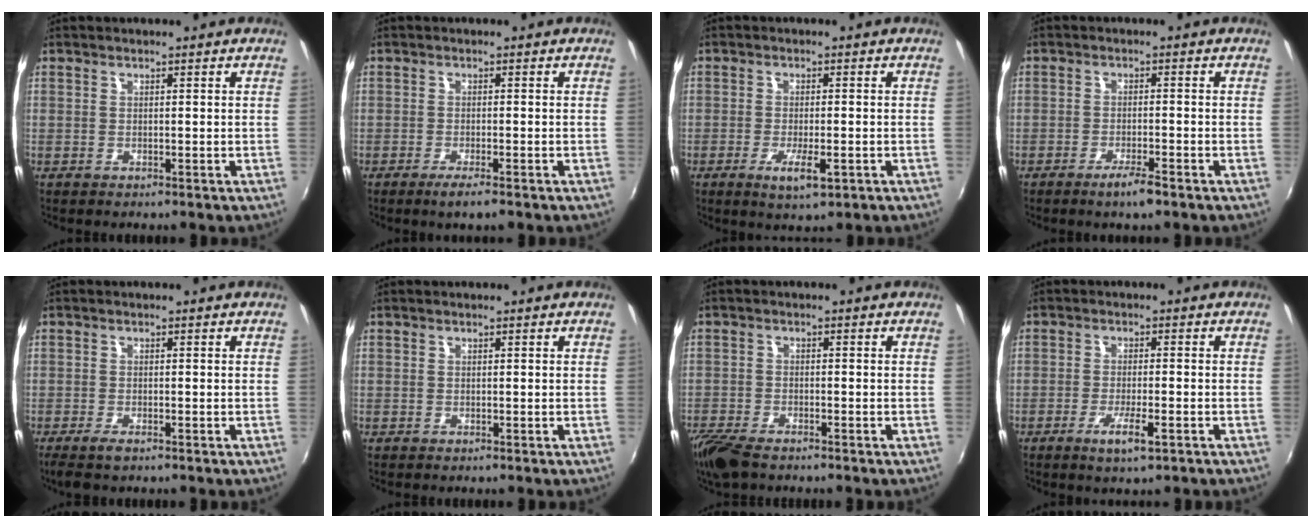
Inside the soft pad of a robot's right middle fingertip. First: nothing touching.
{"total": 2.8, "force": [-1.9, 0.1, 2.1], "torque": [-0.047, -0.008, -0.038]}
{"total": 5.1, "force": [-2.3, 1.3, 4.4], "torque": [-0.088, -0.014, -0.037]}
{"total": 3.5, "force": [-2.5, 0.4, 2.4], "torque": [-0.057, -0.004, -0.046]}
{"total": 3.1, "force": [-2.3, 0.7, 2.0], "torque": [-0.045, -0.012, -0.041]}
{"total": 0.0}
{"total": 7.4, "force": [-5.9, 2.3, 3.9], "torque": [-0.109, -0.031, -0.114]}
{"total": 5.0, "force": [-2.7, 0.8, 4.1], "torque": [-0.085, -0.012, -0.048]}